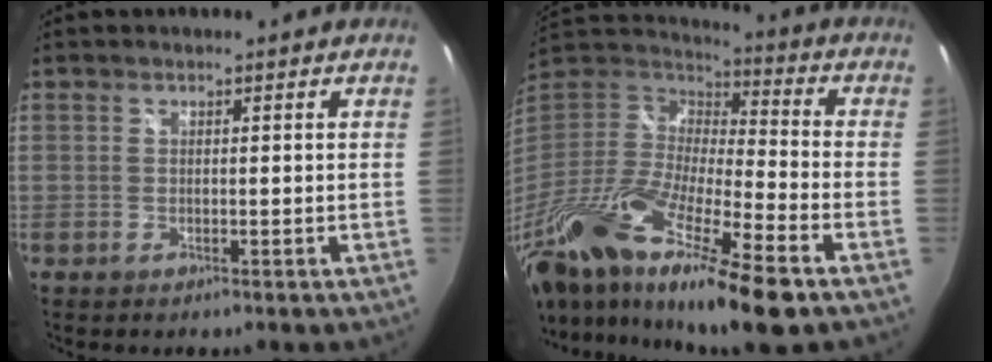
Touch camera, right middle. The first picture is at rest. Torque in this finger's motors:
{"motor_torque": [1.10, -1.04, 0.72, 0.21]}